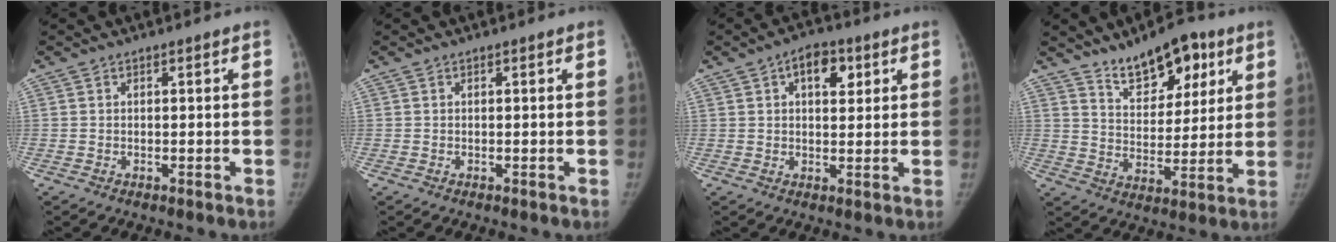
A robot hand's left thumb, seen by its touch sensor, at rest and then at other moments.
{"total": 0.0}
{"total": 6.4, "force": [2.6, 3.7, 4.5], "torque": [-0.039, -0.004, 0.034]}
{"total": 12.6, "force": [8.2, 6.2, 7.3], "torque": [-0.075, -0.043, 0.135]}